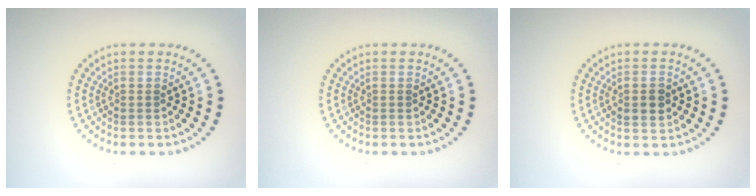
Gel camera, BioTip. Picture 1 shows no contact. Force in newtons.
{"total": 0.0}
{"total": 1.8, "press": 1.7, "slide": 0.1}